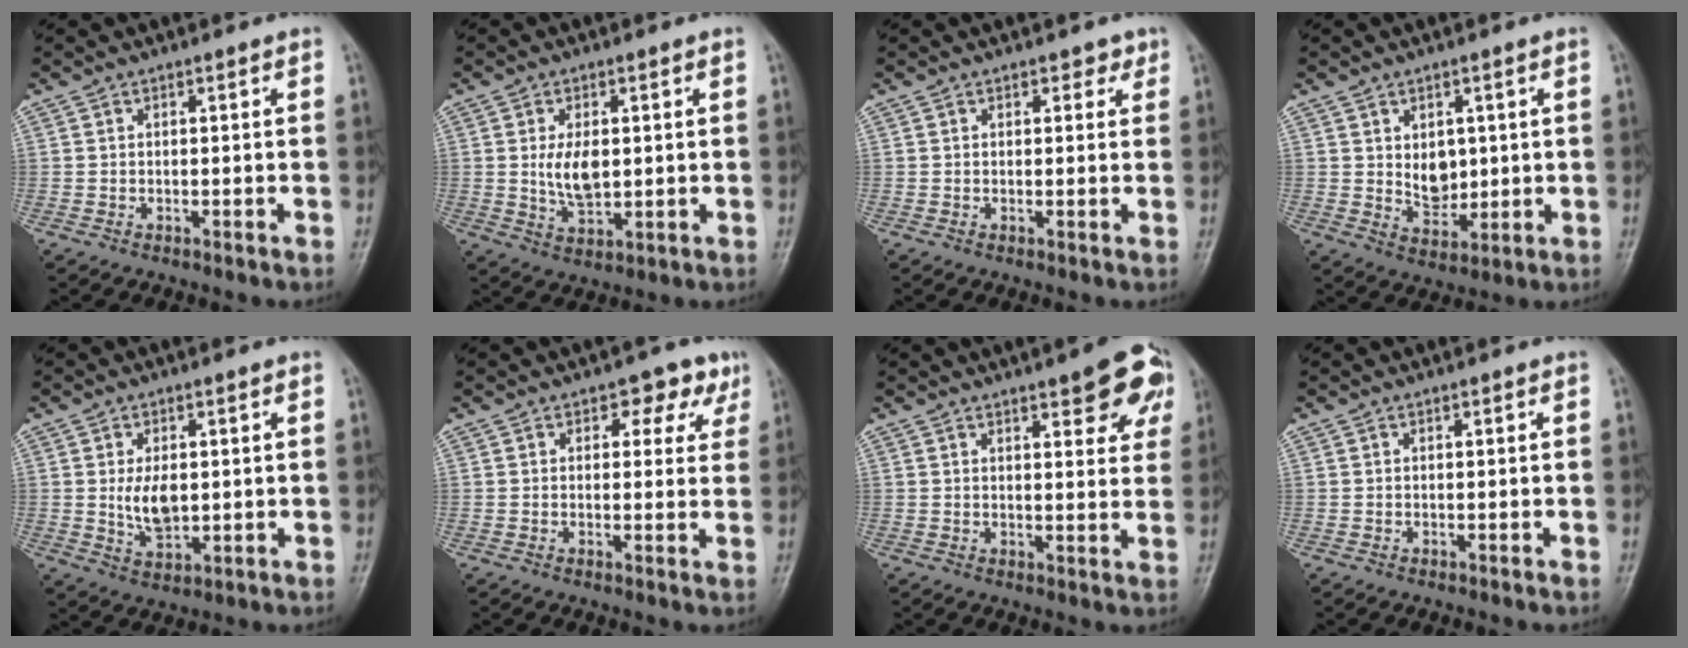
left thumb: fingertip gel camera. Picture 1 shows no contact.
{"total": 6.4, "force": [0.7, 3.5, 5.3], "torque": [-0.089, -0.011, 0.019]}
{"total": 2.0, "force": [1.2, 1.2, 0.9], "torque": [0.007, -0.004, 0.012]}
{"total": 6.1, "force": [1.1, 4.5, 4.0], "torque": [-0.040, -0.015, 0.031]}
{"total": 6.2, "force": [0.5, 3.6, 5.1], "torque": [-0.081, -0.011, 0.017]}
{"total": 5.5, "force": [2.7, 3.6, 3.1], "torque": [0.004, -0.007, 0.027]}
{"total": 10.7, "force": [5.6, 3.7, 8.4], "torque": [-0.067, -0.017, 0.064]}
{"total": 0.0}